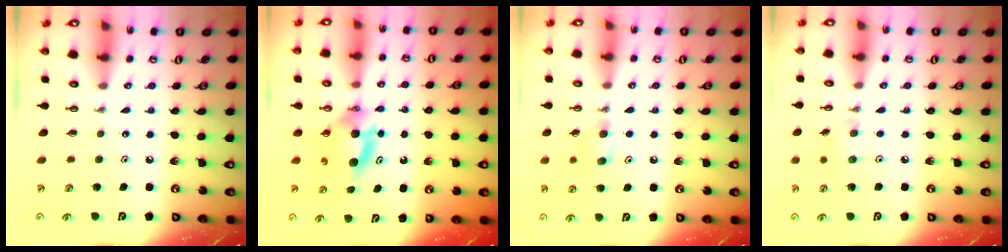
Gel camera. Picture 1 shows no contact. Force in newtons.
{"total": 7.1, "press": 6.4, "slide": 3.1}
{"total": 5.8, "press": 5.8, "slide": 0.3}
{"total": 5.0, "press": 4.9, "slide": 1.4}